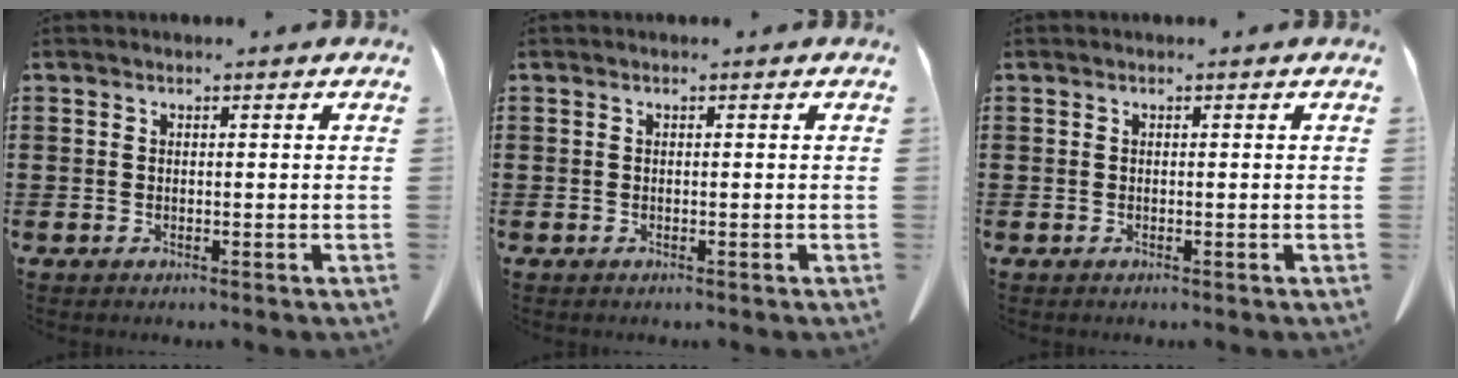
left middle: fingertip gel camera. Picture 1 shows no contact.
{"total": 0.0}
{"total": 0.0}